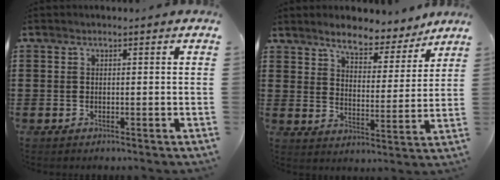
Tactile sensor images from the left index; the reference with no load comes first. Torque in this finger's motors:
{"motor_torque": [2.14, 0.00, 0.19, 0.11]}